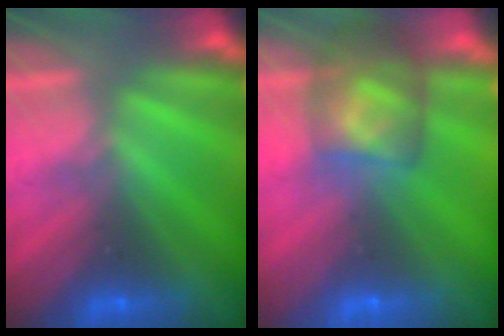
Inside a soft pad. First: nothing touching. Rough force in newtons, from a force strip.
{"total": 7.0}